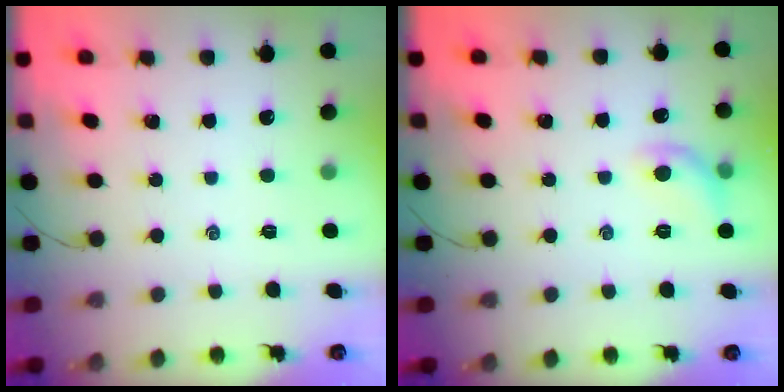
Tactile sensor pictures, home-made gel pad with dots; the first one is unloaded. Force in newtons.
{"total": 7.7, "press": 7.6, "slide": 1.1}